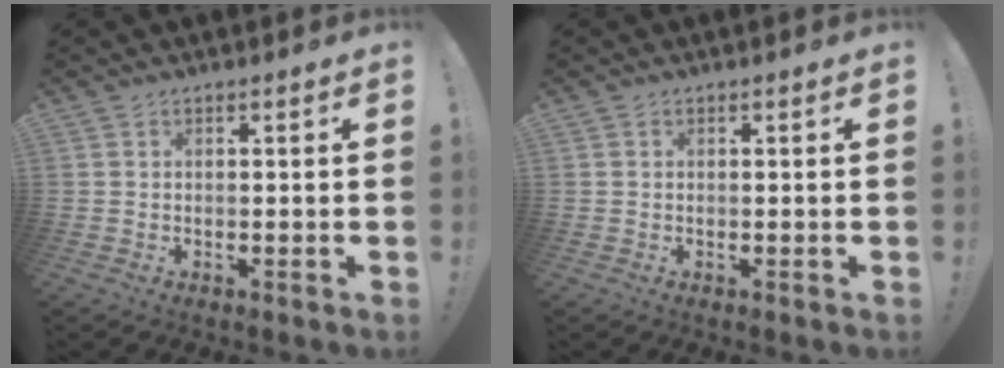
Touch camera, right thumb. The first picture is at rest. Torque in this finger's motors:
{"motor_torque": [-0.14, -0.01, -0.11, 0.05, 0.05]}